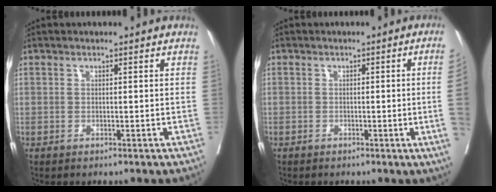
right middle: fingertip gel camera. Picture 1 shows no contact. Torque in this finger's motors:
{"motor_torque": [0.11, -0.26, -0.76, -0.21]}